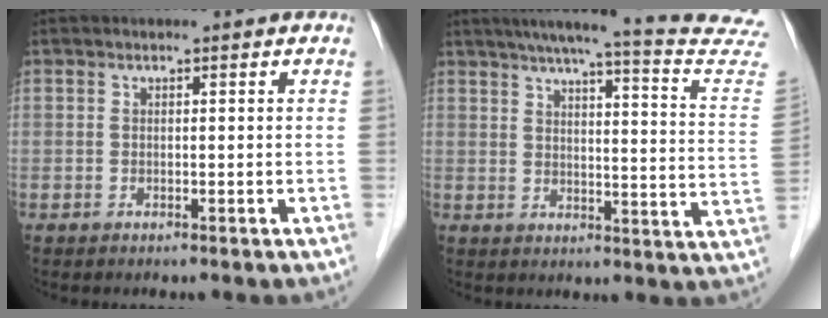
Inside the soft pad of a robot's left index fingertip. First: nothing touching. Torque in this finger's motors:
{"motor_torque": [-0.13, -1.78, 0.17, 0.02]}